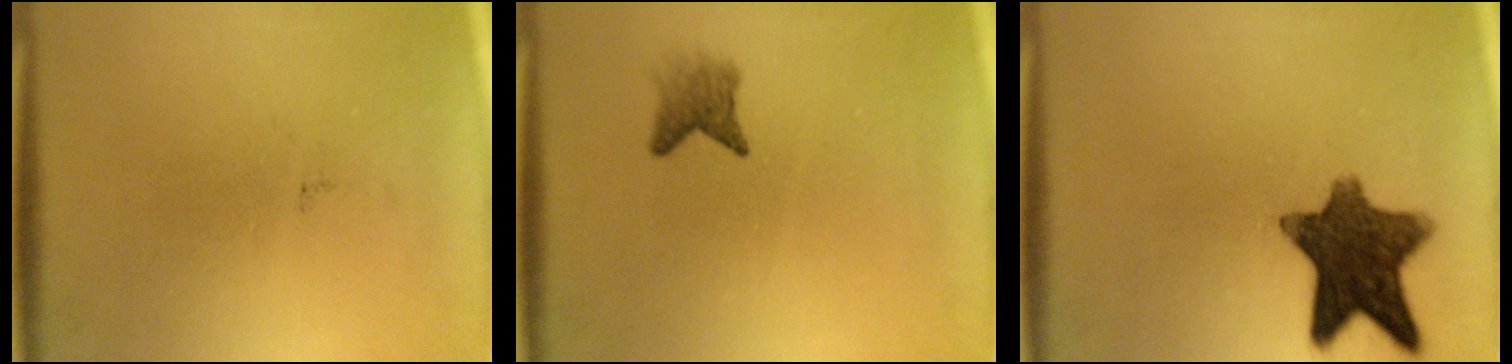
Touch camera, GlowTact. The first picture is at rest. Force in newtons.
{"total": 2.4}
{"total": 11.6}